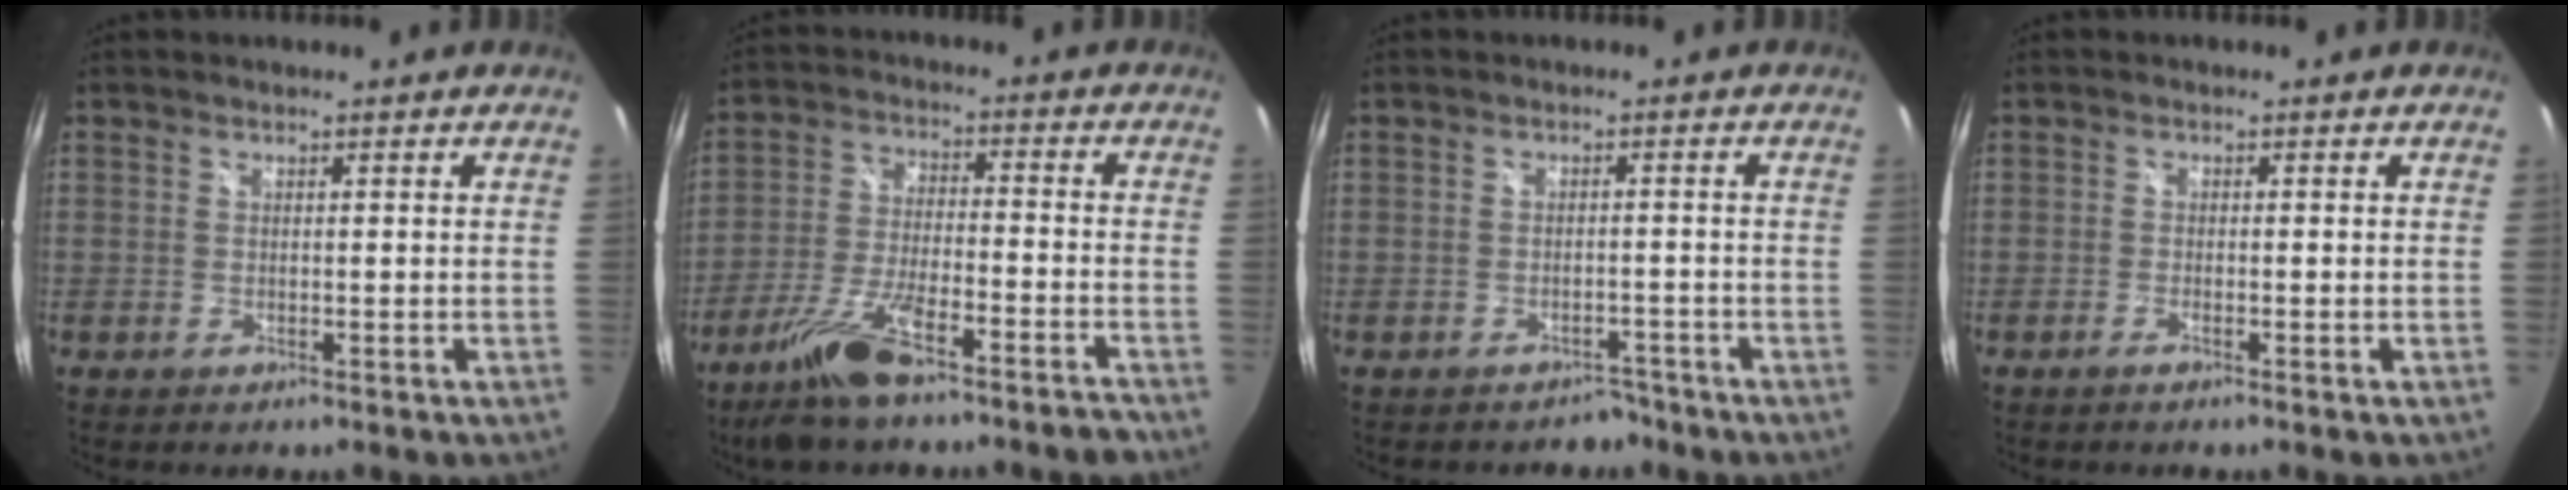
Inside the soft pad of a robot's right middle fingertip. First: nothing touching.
{"total": 13.6, "force": [-10.4, 2.5, 8.3], "torque": [-0.171, -0.021, -0.181]}
{"total": 3.2, "force": [-2.6, 1.9, 0.1], "torque": [0.001, 0.011, -0.032]}
{"total": 1.0, "force": [-0.7, -0.2, 0.7], "torque": [-0.012, -0.001, -0.015]}